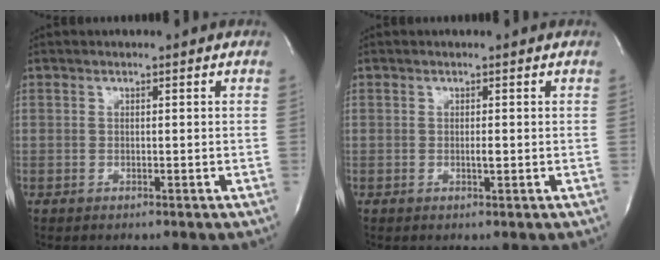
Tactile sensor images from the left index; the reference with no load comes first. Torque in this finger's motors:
{"motor_torque": [0.22, 0.05, 0.00, 0.01]}